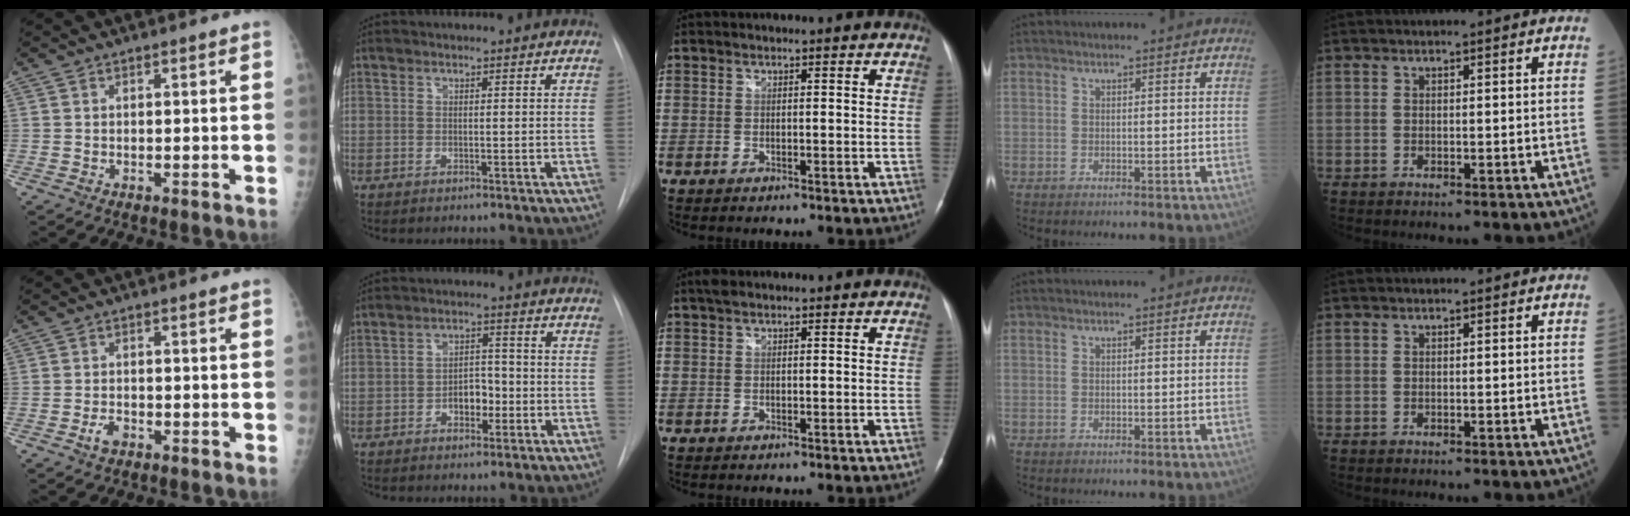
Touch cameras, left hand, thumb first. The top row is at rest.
{"thumb": {"total": 2.3, "force": [-1.3, 1.4, 1.4], "torque": [-0.025, 0.009, -0.022]}, "index": {"total": 4.4, "force": [-1.7, 2.6, 3.1], "torque": [-0.045, 0.010, -0.028]}, "middle": {"total": 1.1, "force": [0.8, 0.4, 0.7], "torque": [-0.017, 0.020, 0.015]}}